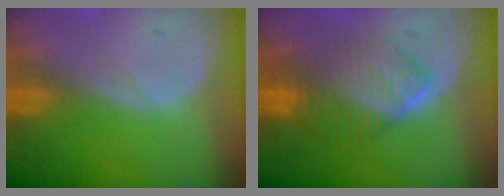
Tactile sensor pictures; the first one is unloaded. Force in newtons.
{"total": 6.6, "press": 6.6, "slide": 0.2}